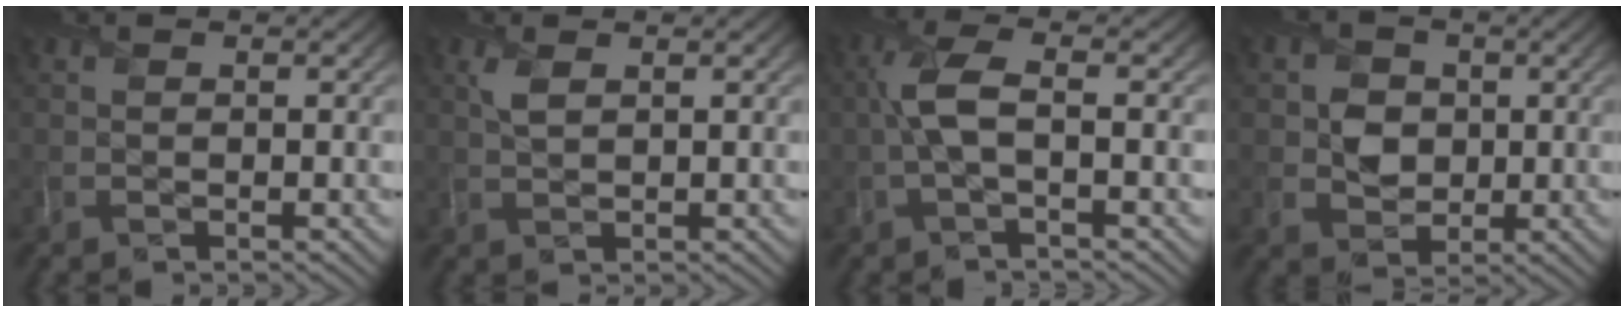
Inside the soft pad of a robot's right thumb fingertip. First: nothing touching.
{"total": 1.8, "force": [0.9, 0.8, 1.4], "torque": [-0.039, 0.002, 0.019]}
{"total": 4.3, "force": [-0.4, 1.2, 4.1], "torque": [-0.098, 0.010, -0.017]}
{"total": 4.3, "force": [0.2, 3.9, 1.8], "torque": [-0.044, -0.004, -0.007]}